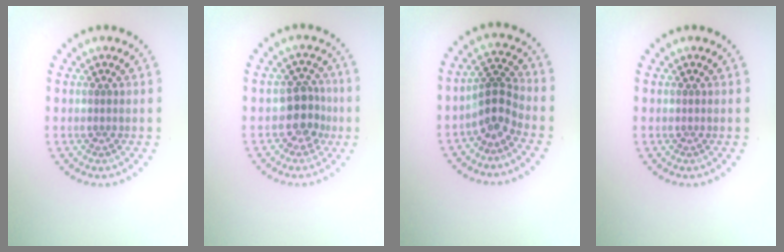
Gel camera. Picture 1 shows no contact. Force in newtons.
{"total": 3.0, "press": 2.6, "slide": 1.5}
{"total": 2.9, "press": 2.3, "slide": 1.9}
{"total": 0.0}